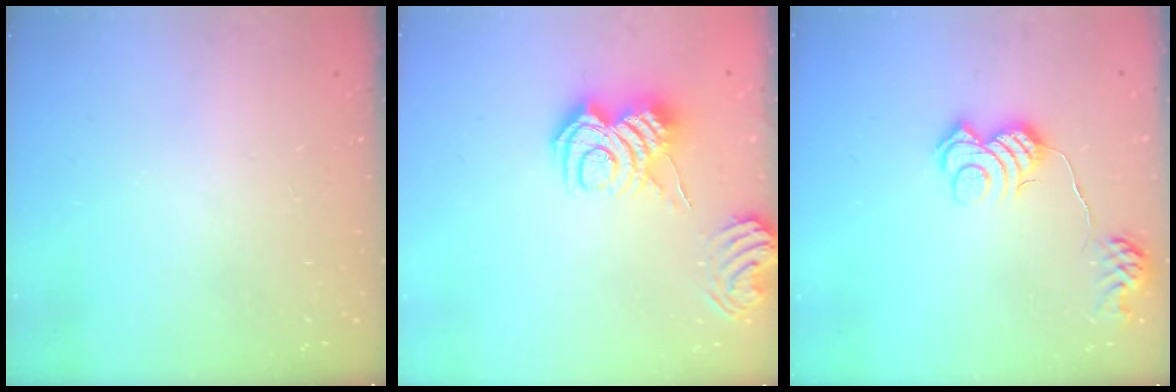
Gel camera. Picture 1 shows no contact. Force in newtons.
{"total": 7.2, "press": 7.1, "slide": 0.7}
{"total": 11.9, "press": 11.9, "slide": 0.2}